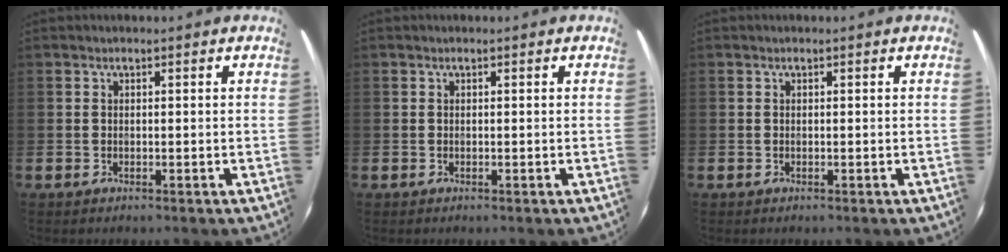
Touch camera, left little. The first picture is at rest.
{"total": 0.0}
{"total": 0.0}